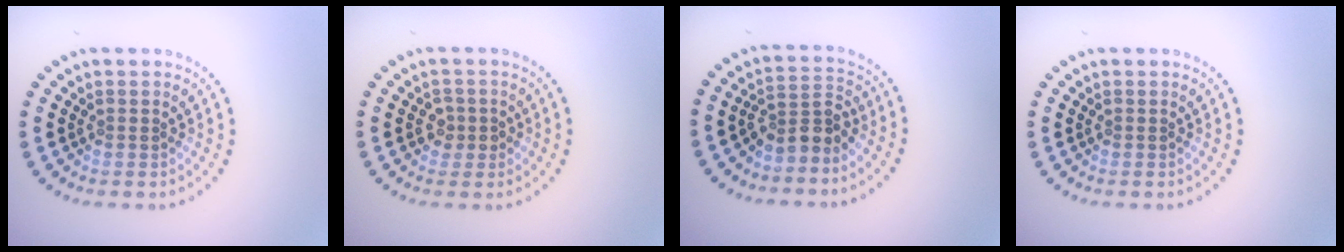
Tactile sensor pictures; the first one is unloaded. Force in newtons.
{"total": 1.6, "press": 1.4, "slide": 0.6}
{"total": 2.8, "press": 2.2, "slide": 1.7}
{"total": 0.0}